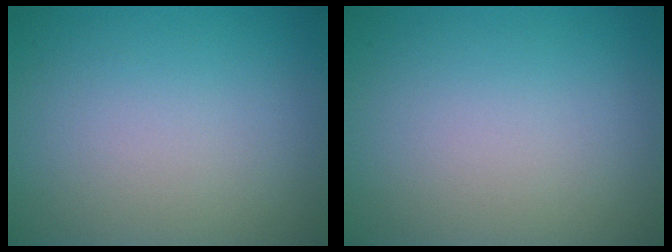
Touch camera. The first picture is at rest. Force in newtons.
{"total": 0.0}